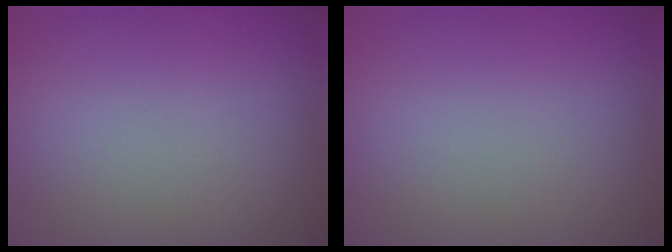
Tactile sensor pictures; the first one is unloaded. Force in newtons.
{"total": 0.0}